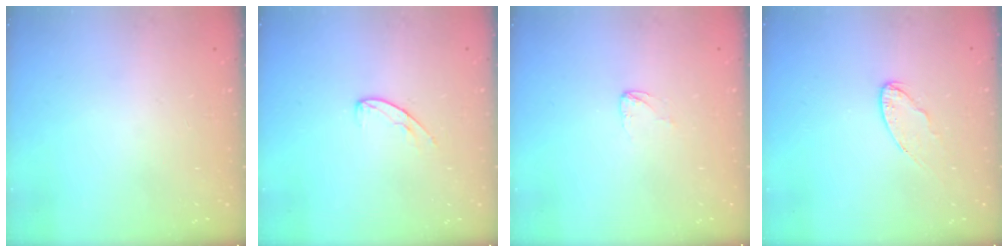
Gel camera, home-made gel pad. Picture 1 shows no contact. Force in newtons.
{"total": 6.6, "press": 6.5, "slide": 0.7}
{"total": 3.0, "press": 3.0, "slide": 0.1}
{"total": 6.1, "press": 6.0, "slide": 0.6}